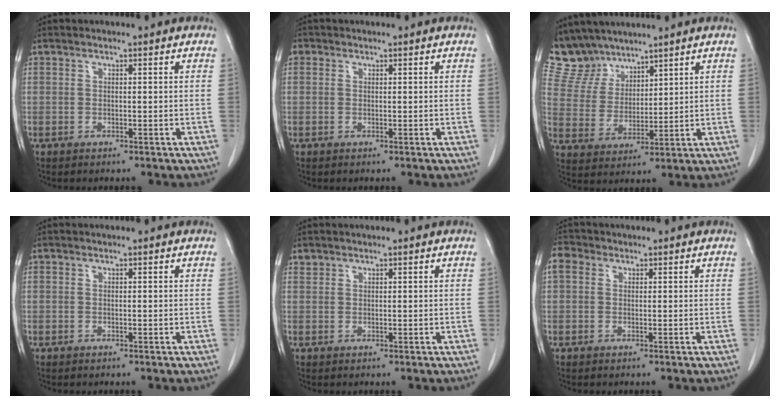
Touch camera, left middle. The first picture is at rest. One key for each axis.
{"total": 0.8, "fx": 0.3, "fy": 0.7, "fz": 0.1, "tx": 0.006, "ty": 0.004, "tz": 0.002}
{"total": 8.0, "fx": 7.2, "fy": 3.4, "fz": 0.2, "tx": -0.014, "ty": 0.011, "tz": 0.158}
{"total": 0.0}
{"total": 0.7, "fx": 0.6, "fy": 0.4, "fz": -0.1, "tx": 0.003, "ty": 0.004, "tz": 0.011}
{"total": 2.5, "fx": 0.9, "fy": 2.1, "fz": 1.1, "tx": -0.028, "ty": 0.018, "tz": 0.015}